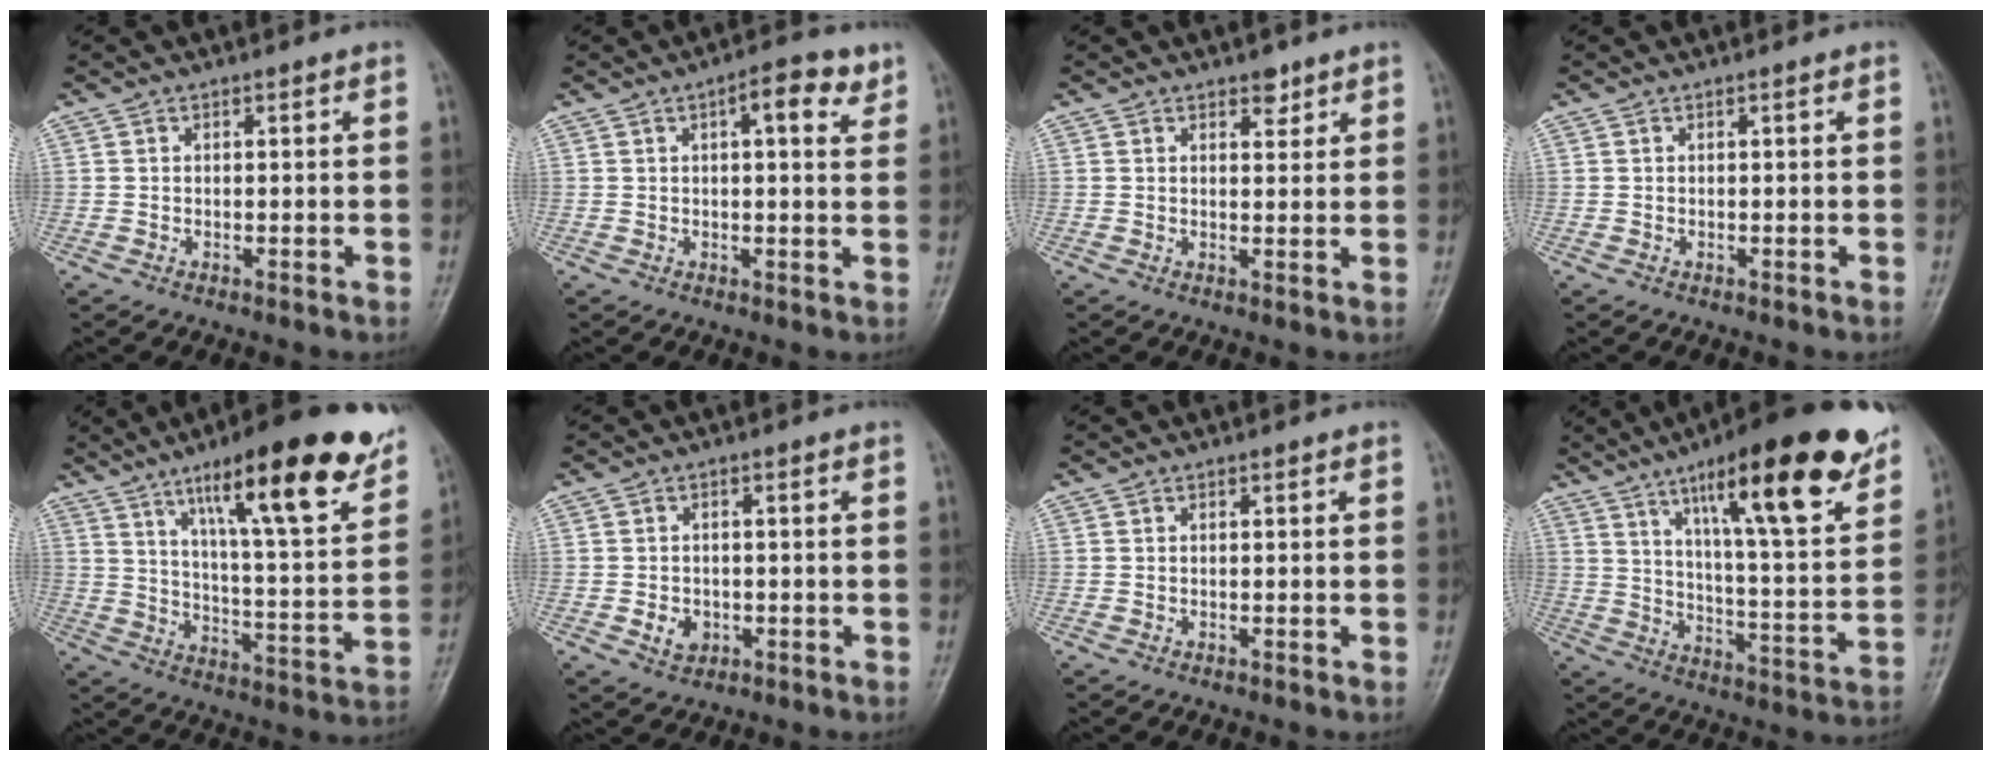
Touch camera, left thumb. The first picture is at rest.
{"total": 6.5, "force": [3.0, 2.4, 5.2], "torque": [-0.057, -0.005, 0.033]}
{"total": 2.5, "force": [1.8, 1.4, 1.0], "torque": [0.001, -0.010, 0.024]}
{"total": 0.0}
{"total": 23.5, "force": [14.3, 4.4, 18.0], "torque": [-0.240, -0.052, 0.221]}
{"total": 3.6, "force": [-0.9, 3.0, 1.8], "torque": [-0.017, 0.002, -0.008]}
{"total": 0.0}
{"total": 26.0, "force": [15.6, 4.8, 20.2], "torque": [-0.278, -0.051, 0.242]}